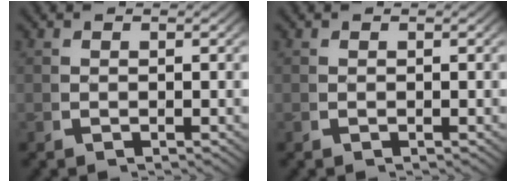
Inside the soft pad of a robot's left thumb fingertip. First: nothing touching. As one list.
[{"total": 0.0}]